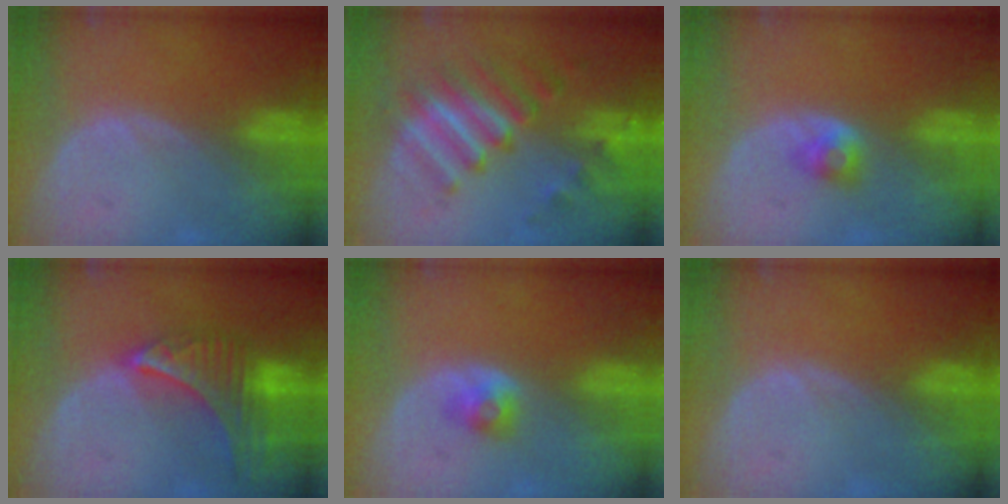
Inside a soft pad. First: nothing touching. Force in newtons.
{"total": 9.3, "press": 8.6, "slide": 3.6}
{"total": 2.7, "press": 2.4, "slide": 1.1}
{"total": 9.0, "press": 7.9, "slide": 4.3}
{"total": 2.5, "press": 2.3, "slide": 1.1}
{"total": 0.0}